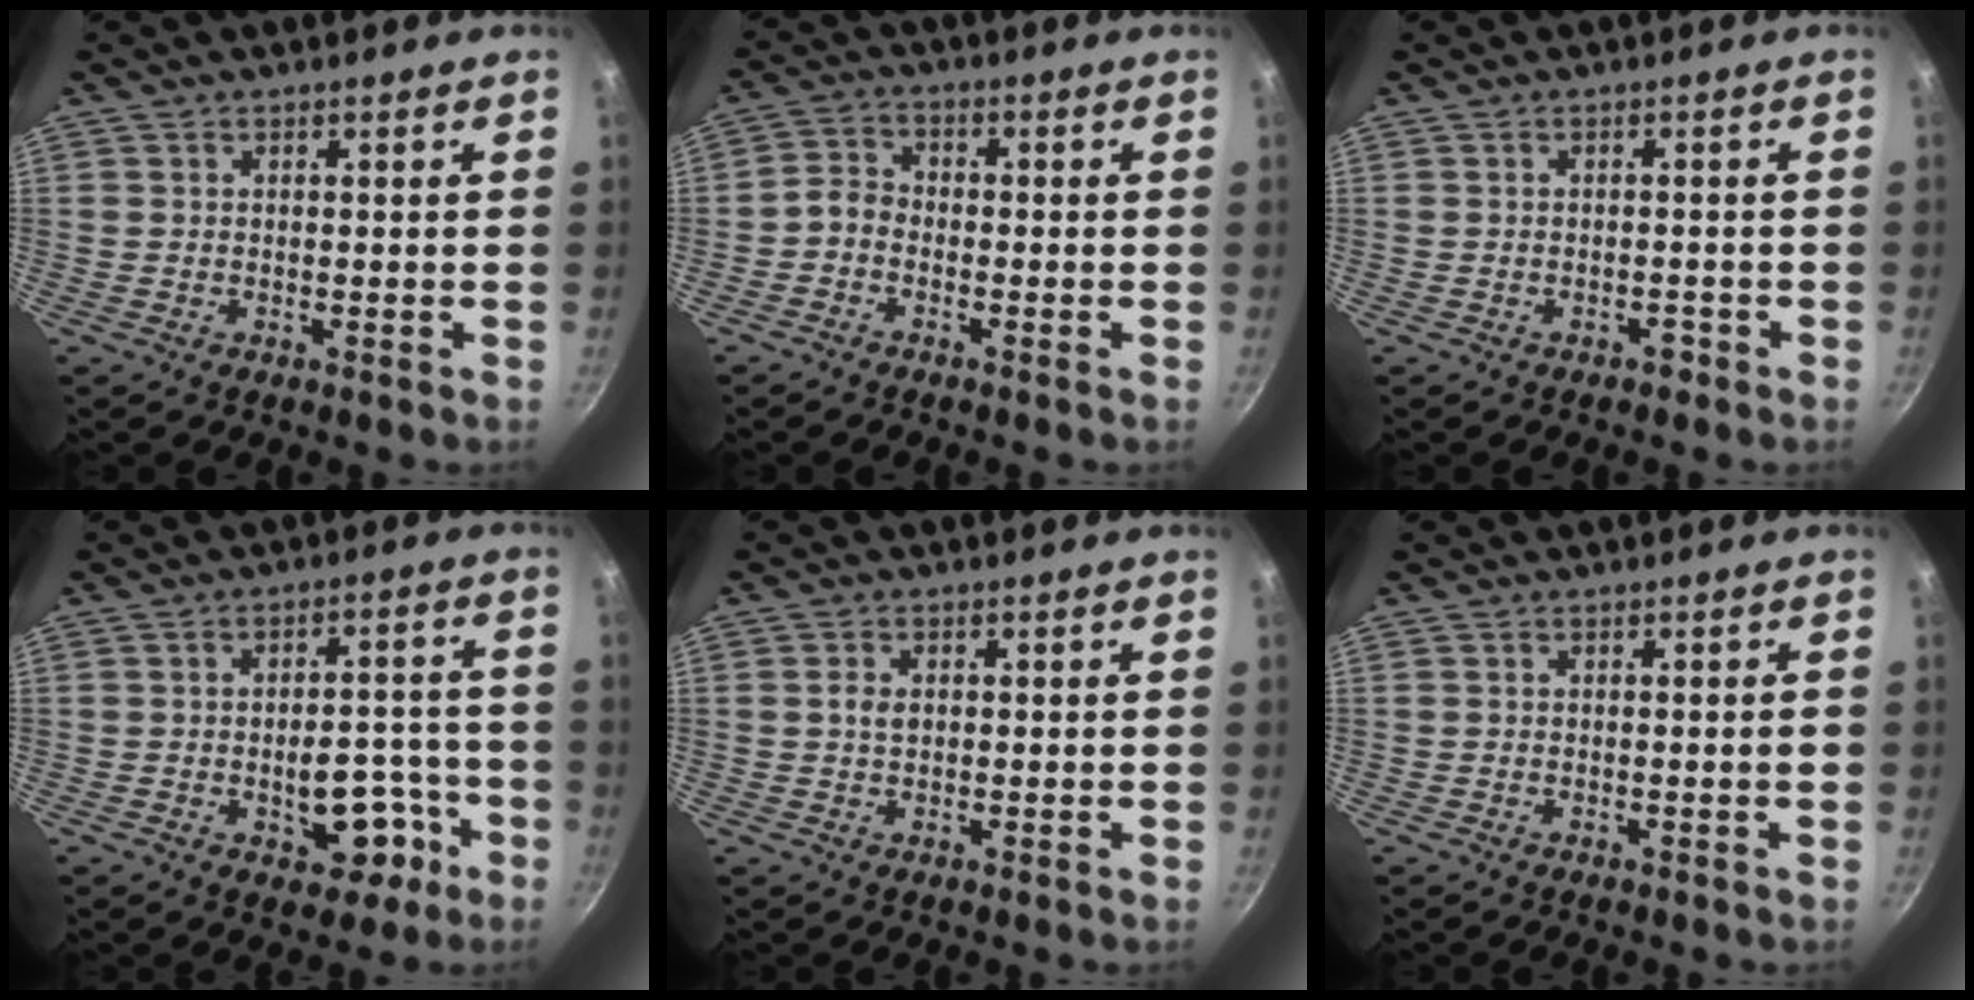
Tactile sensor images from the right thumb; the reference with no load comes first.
{"total": 3.3, "force": [-1.8, 2.3, 1.5], "torque": [-0.028, 0.030, -0.047]}
{"total": 1.2, "force": [-0.9, 0.7, 0.4], "torque": [0.003, 0.017, -0.005]}
{"total": 10.1, "force": [-3.8, 5.9, 7.3], "torque": [-0.059, 0.032, -0.042]}
{"total": 2.3, "force": [0.2, 1.6, 1.6], "torque": [-0.023, 0.003, 0.002]}
{"total": 0.8, "force": [-0.1, 0.0, 0.7], "torque": [-0.011, 0.002, -0.001]}